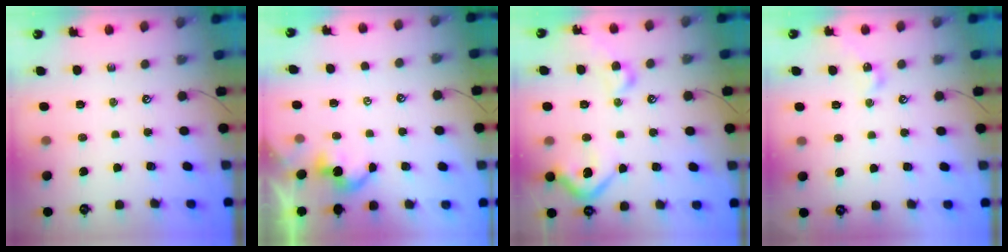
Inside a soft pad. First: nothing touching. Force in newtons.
{"total": 3.6, "press": 3.6, "slide": 0.1}
{"total": 12.1, "press": 12.0, "slide": 1.8}
{"total": 6.0, "press": 5.9, "slide": 0.7}